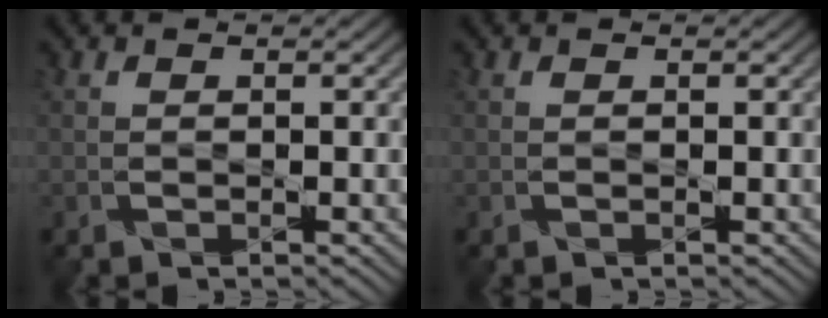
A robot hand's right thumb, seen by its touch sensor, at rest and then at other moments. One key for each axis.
{"total": 0.0}